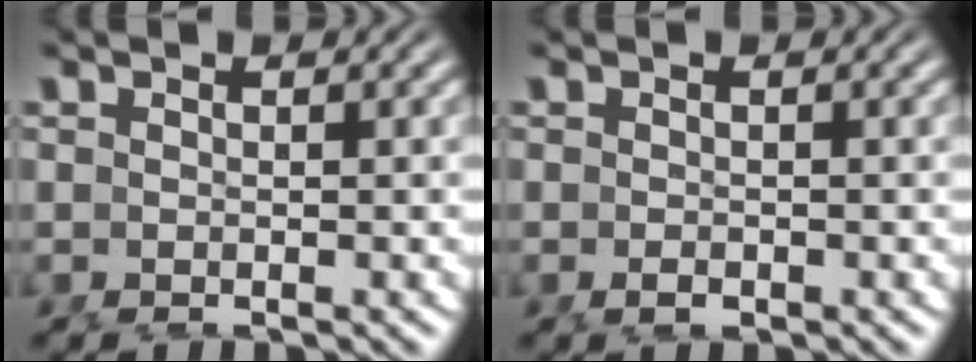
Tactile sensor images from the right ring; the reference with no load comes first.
{"total": 0.6, "force": [-0.5, -0.1, 0.3], "torque": [-0.002, -0.005, -0.005]}